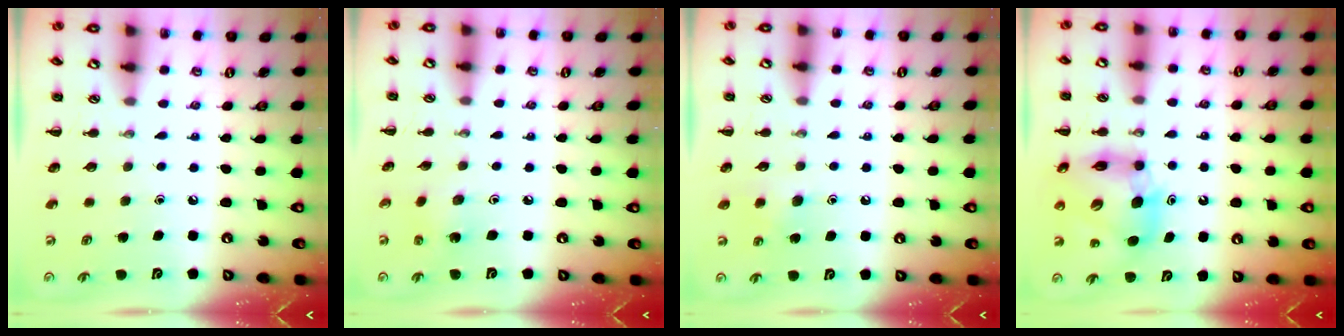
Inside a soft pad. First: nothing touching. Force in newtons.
{"total": 2.1, "press": 2.0, "slide": 0.7}
{"total": 5.7, "press": 5.3, "slide": 2.0}
{"total": 11.6, "press": 11.1, "slide": 3.1}